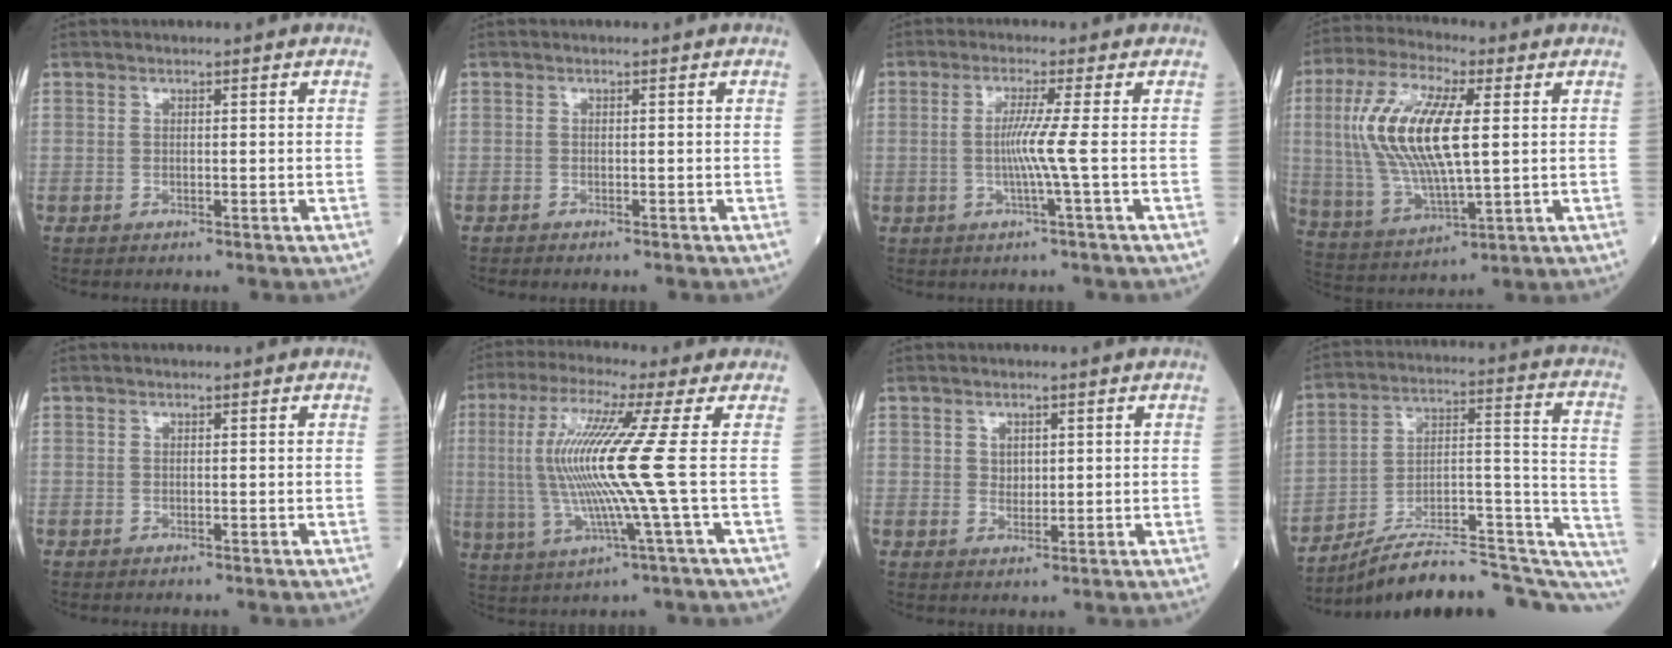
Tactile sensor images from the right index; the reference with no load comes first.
{"total": 1.0, "force": [-0.9, 0.2, 0.3], "torque": [-0.008, -0.001, -0.013]}
{"total": 4.4, "force": [-0.5, -1.7, 4.1], "torque": [-0.082, -0.005, -0.010]}
{"total": 15.6, "force": [2.3, 4.3, 14.8], "torque": [-0.318, 0.009, 0.046]}
{"total": 0.0}
{"total": 13.2, "force": [0.6, -1.8, 13.1], "torque": [-0.270, -0.002, 0.007]}
{"total": 2.1, "force": [0.7, 1.6, 1.2], "torque": [-0.015, -0.001, 0.012]}
{"total": 22.8, "force": [-18.4, 5.0, 12.6], "torque": [-0.116, 0.060, -0.267]}